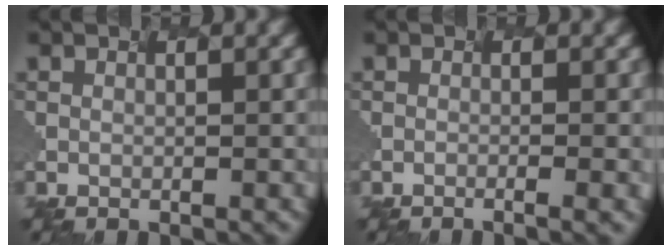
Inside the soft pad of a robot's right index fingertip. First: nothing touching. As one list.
[{"total": 1.8, "force": [-1.0, 0.2, 1.5], "torque": [-0.017, -0.004, -0.003]}]